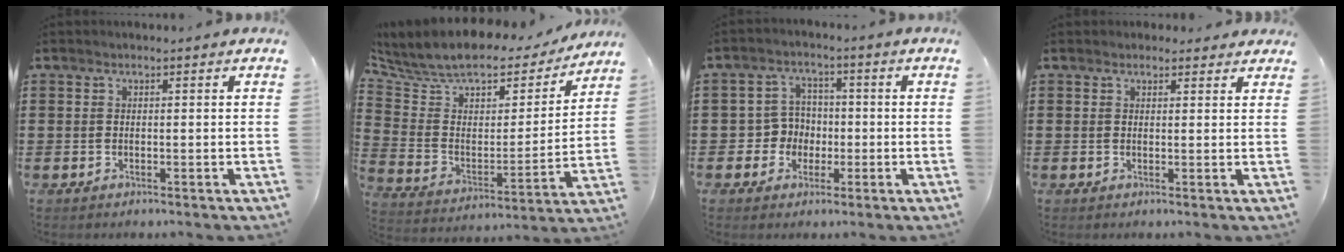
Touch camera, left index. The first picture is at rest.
{"total": 8.7, "force": [7.4, 3.4, 3.1], "torque": [-0.094, -0.052, 0.124]}
{"total": 4.9, "force": [-0.8, 4.6, 1.3], "torque": [-0.041, 0.013, -0.016]}
{"total": 1.7, "force": [1.5, 0.9, 0.1], "torque": [0.002, 0.004, 0.027]}